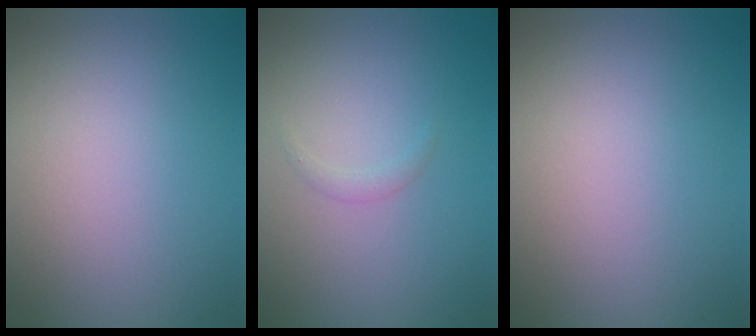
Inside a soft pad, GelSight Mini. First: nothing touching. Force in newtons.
{"total": 0.6, "press": 0.6, "slide": 0.0}
{"total": 0.0}